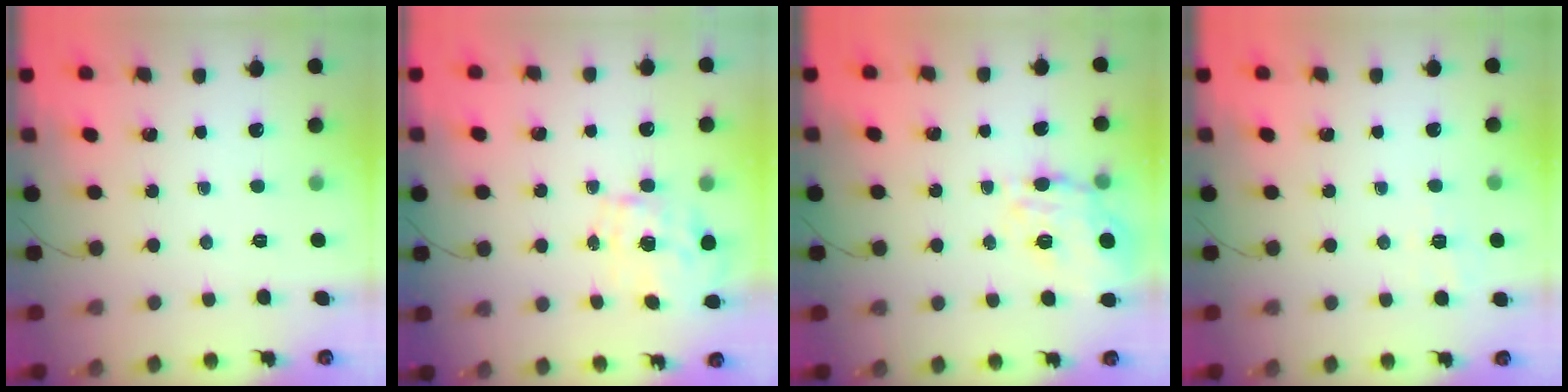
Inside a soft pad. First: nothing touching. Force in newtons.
{"total": 1.7, "press": 1.5, "slide": 0.7}
{"total": 15.4, "press": 15.3, "slide": 1.6}
{"total": 2.4, "press": 1.8, "slide": 1.6}